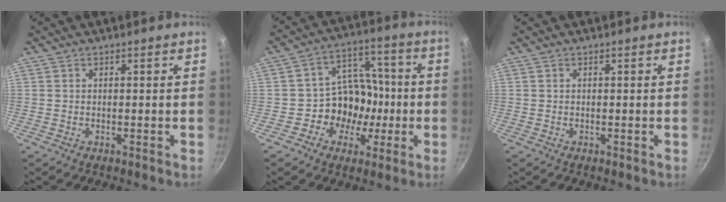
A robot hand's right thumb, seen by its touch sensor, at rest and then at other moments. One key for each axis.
{"total": 11.7, "fx": -2.3, "fy": 9.4, "fz": 6.5, "tx": -0.047, "ty": 0.042, "tz": -0.040}
{"total": 0.0}